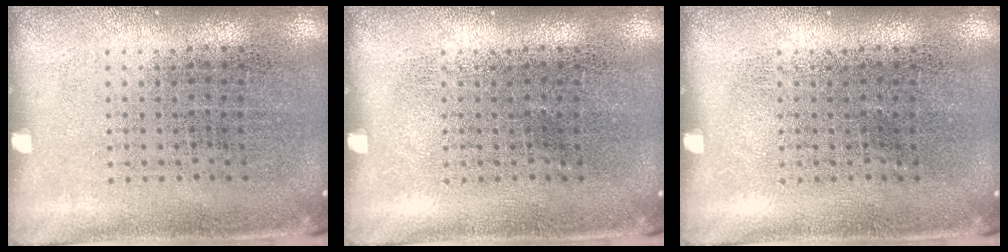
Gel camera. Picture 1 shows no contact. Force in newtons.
{"total": 0.0}
{"total": 0.0}